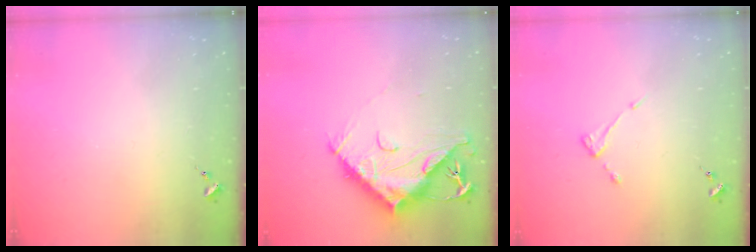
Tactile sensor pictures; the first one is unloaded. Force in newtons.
{"total": 15.7, "press": 15.6, "slide": 1.4}
{"total": 4.3, "press": 4.3, "slide": 0.5}